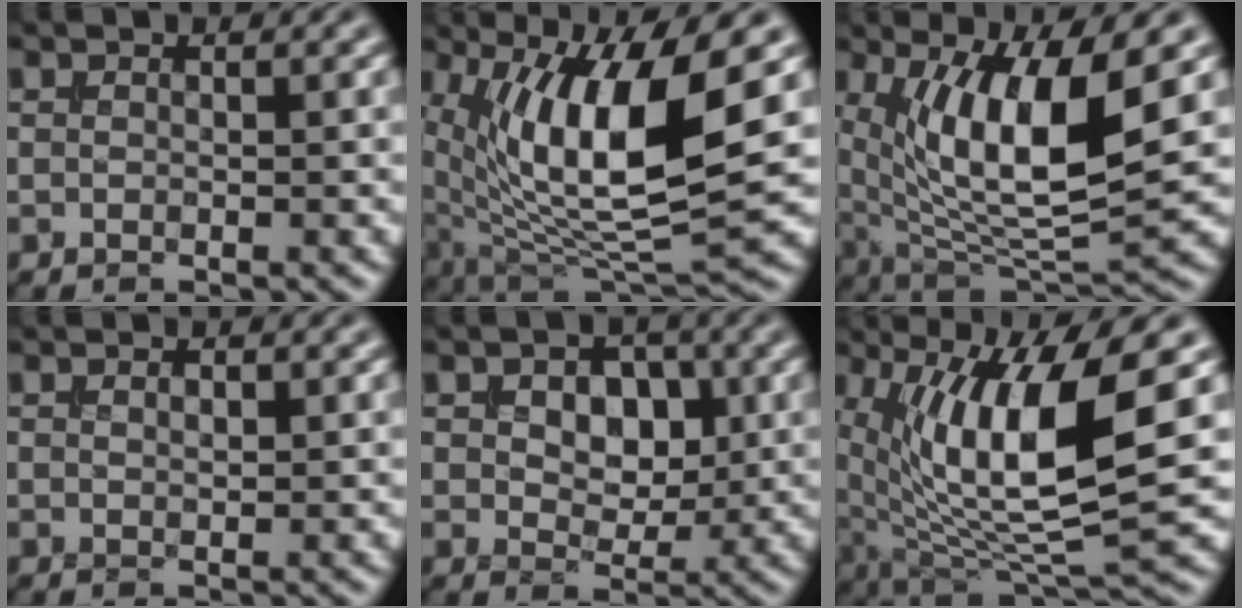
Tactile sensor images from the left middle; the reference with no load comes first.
{"total": 12.1, "force": [3.2, 3.6, 11.2], "torque": [-0.193, -0.006, 0.062]}
{"total": 9.9, "force": [2.8, 3.0, 9.1], "torque": [-0.151, -0.015, 0.055]}
{"total": 0.9, "force": [0.4, 0.4, 0.7], "torque": [-0.013, 0.000, 0.009]}
{"total": 5.0, "force": [1.1, 3.4, 3.6], "torque": [-0.053, 0.002, 0.009]}
{"total": 12.0, "force": [2.8, 3.3, 11.2], "torque": [-0.199, -0.006, 0.059]}